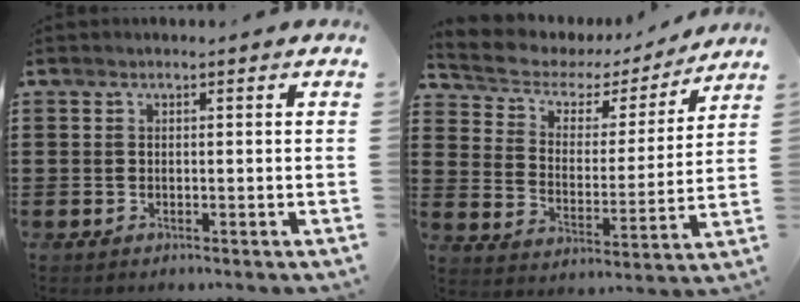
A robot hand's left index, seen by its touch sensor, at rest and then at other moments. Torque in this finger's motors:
{"motor_torque": [1.06, -1.08, 0.25, 0.04]}